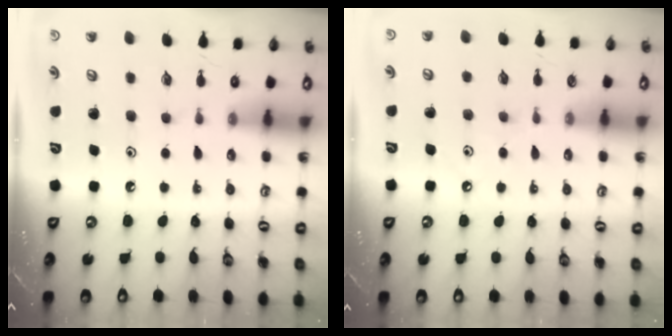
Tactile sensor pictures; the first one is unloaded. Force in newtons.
{"total": 3.0, "press": 3.0, "slide": 0.4}